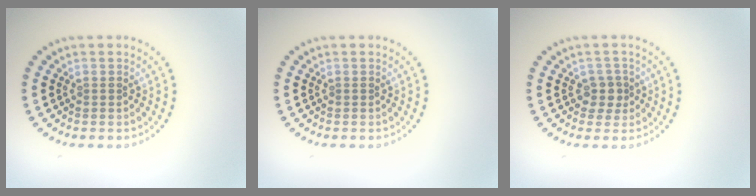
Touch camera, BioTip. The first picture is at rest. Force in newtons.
{"total": 0.0}
{"total": 1.7, "press": 1.4, "slide": 1.1}